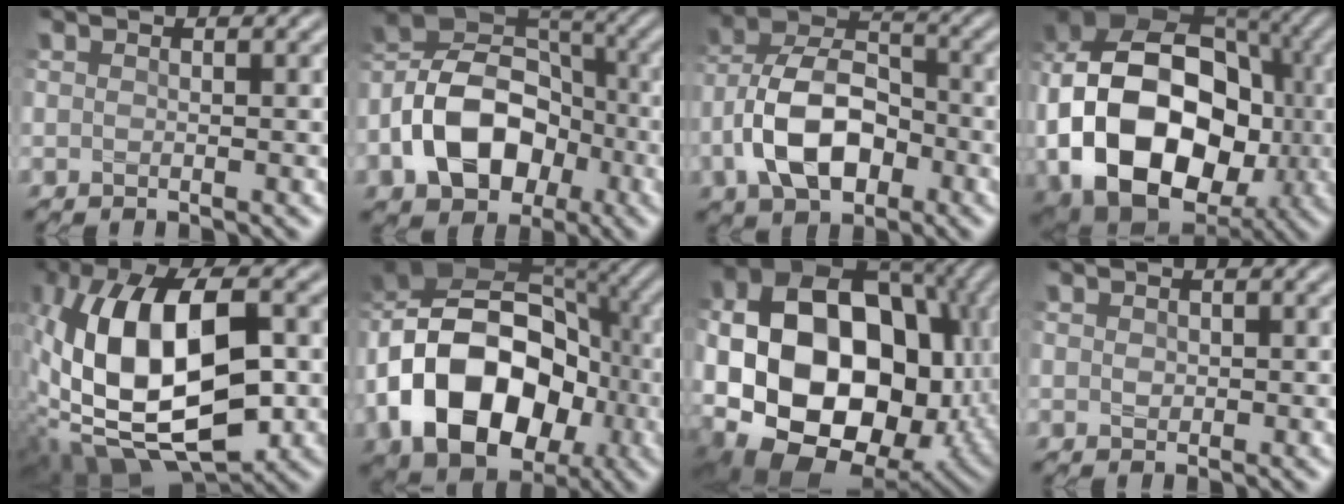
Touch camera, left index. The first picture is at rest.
{"total": 11.9, "force": [-3.9, 8.4, 7.5], "torque": [-0.141, -0.002, -0.077]}
{"total": 8.8, "force": [-2.8, 5.3, 6.4], "torque": [-0.129, 0.015, -0.058]}
{"total": 17.6, "force": [-2.4, 13.1, 11.6], "torque": [-0.223, -0.009, -0.032]}
{"total": 15.7, "force": [-0.6, 8.0, 13.5], "torque": [-0.266, 0.012, -0.013]}
{"total": 15.1, "force": [-4.1, 10.5, 10.0], "torque": [-0.185, -0.005, -0.072]}
{"total": 21.6, "force": [-0.9, 16.5, 13.9], "torque": [-0.257, -0.021, -0.023]}
{"total": 1.3, "force": [0.4, 1.0, 0.7], "torque": [0.000, 0.006, 0.000]}